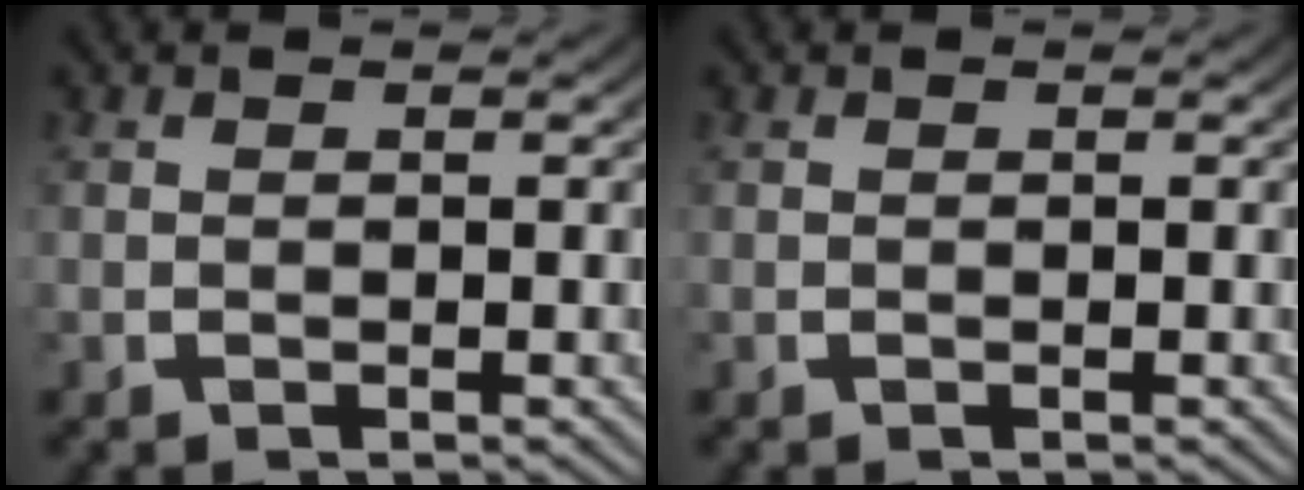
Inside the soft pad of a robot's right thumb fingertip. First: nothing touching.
{"total": 0.0}